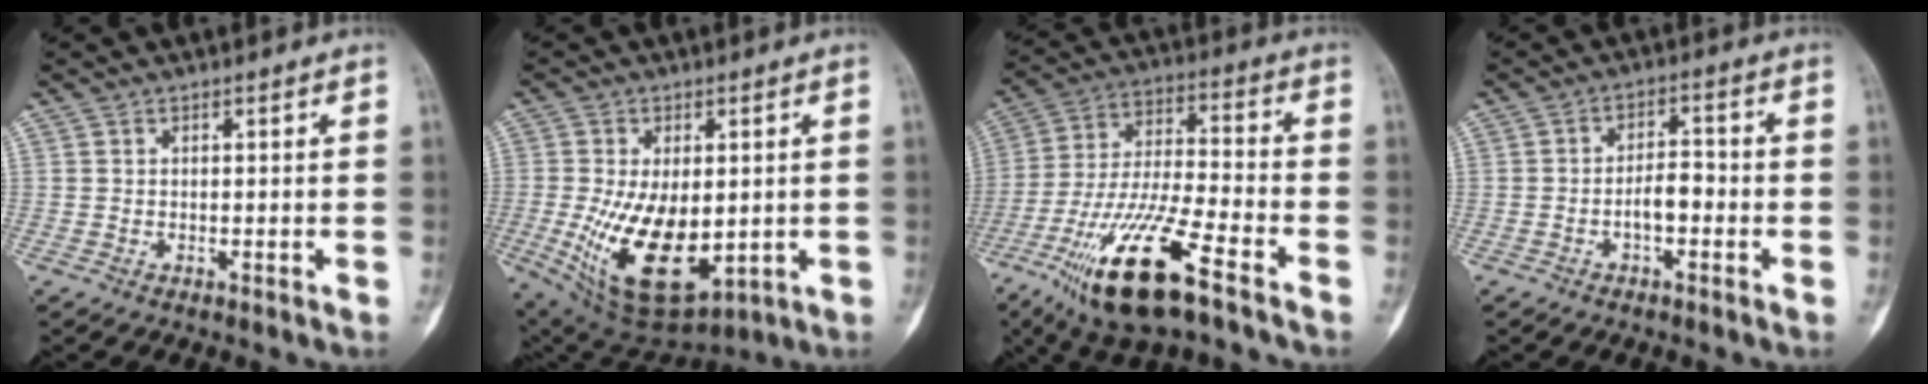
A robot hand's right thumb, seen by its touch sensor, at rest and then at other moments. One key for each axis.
{"total": 18.2, "fx": -2.4, "fy": 9.9, "fz": 15.0, "tx": -0.260, "ty": -0.018, "tz": -0.009}
{"total": 19.2, "fx": -10.9, "fy": 4.5, "fz": 15.1, "tx": -0.316, "ty": 0.036, "tz": -0.200}
{"total": 4.8, "fx": -1.6, "fy": 2.4, "fz": 3.8, "tx": -0.051, "ty": 0.026, "tz": -0.031}